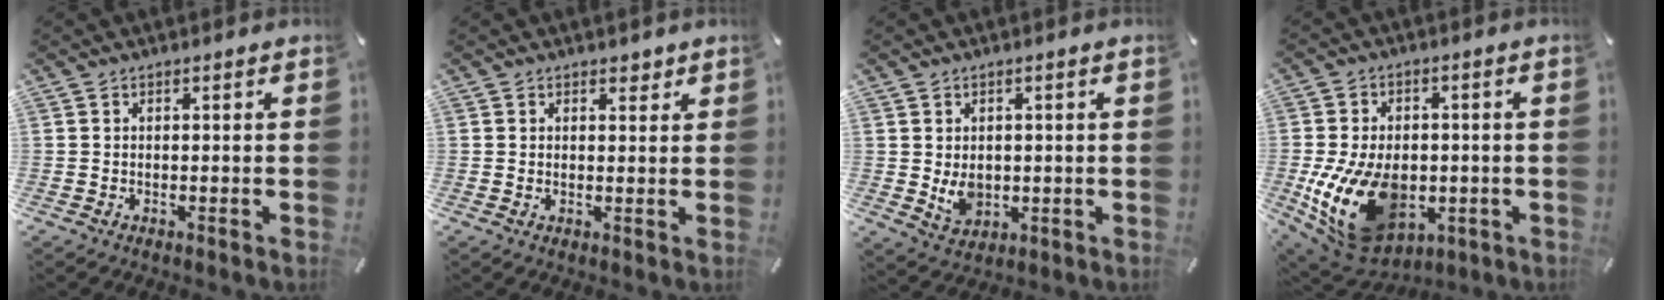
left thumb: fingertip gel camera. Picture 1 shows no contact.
{"total": 1.9, "force": [1.3, 1.3, 0.6], "torque": [0.005, -0.003, 0.019]}
{"total": 5.0, "force": [0.1, 4.1, 2.9], "torque": [-0.050, -0.005, 0.002]}
{"total": 18.7, "force": [-3.7, 12.7, 13.3], "torque": [-0.270, 0.002, -0.051]}